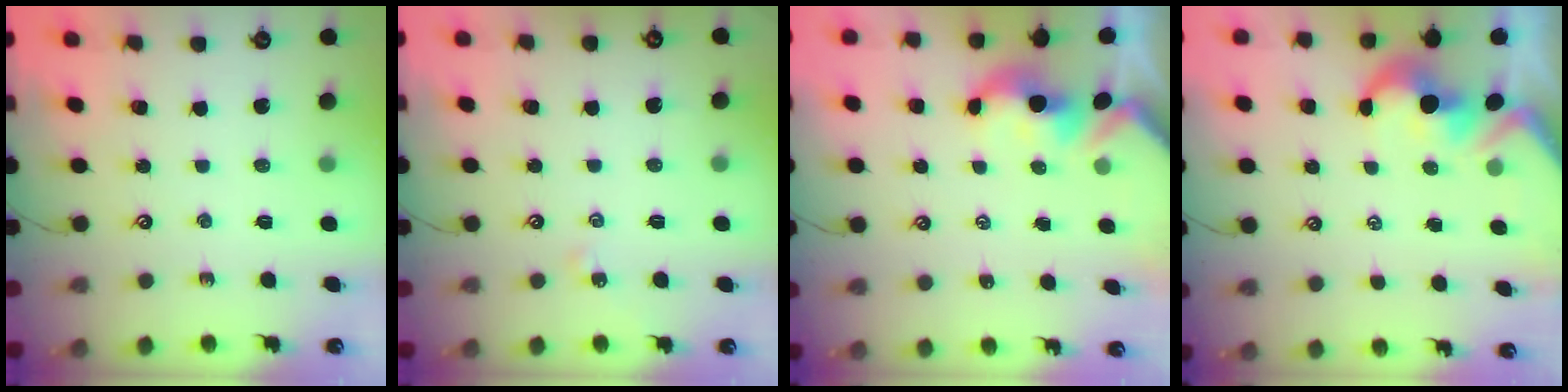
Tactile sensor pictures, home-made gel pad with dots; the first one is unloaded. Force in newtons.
{"total": 2.6, "press": 2.6, "slide": 0.5}
{"total": 1.6, "press": 1.5, "slide": 0.3}
{"total": 1.7, "press": 1.4, "slide": 1.0}